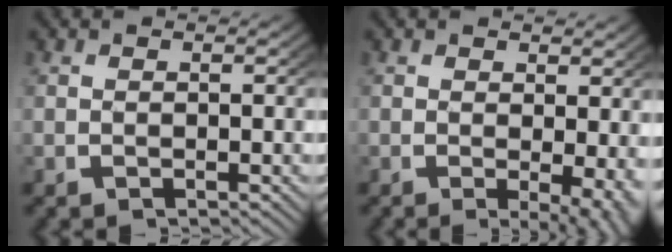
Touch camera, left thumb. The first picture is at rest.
{"total": 4.1, "force": [-0.5, 1.7, 3.7], "torque": [-0.045, -0.020, 0.000]}